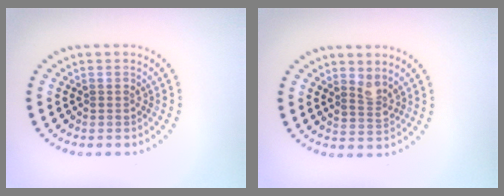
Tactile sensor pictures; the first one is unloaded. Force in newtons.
{"total": 1.8, "press": 1.4, "slide": 1.2}